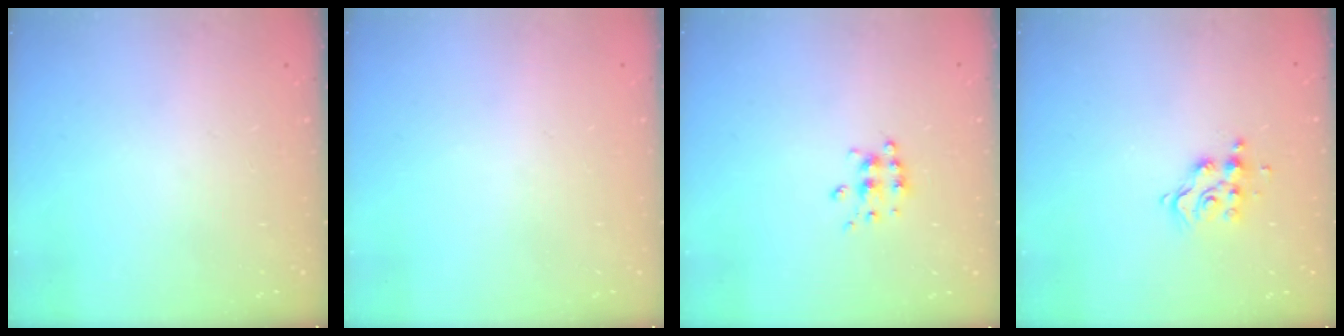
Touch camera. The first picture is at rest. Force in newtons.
{"total": 0.8, "press": 0.7, "slide": 0.3}
{"total": 6.2, "press": 6.2, "slide": 0.7}
{"total": 9.8, "press": 9.8, "slide": 0.8}